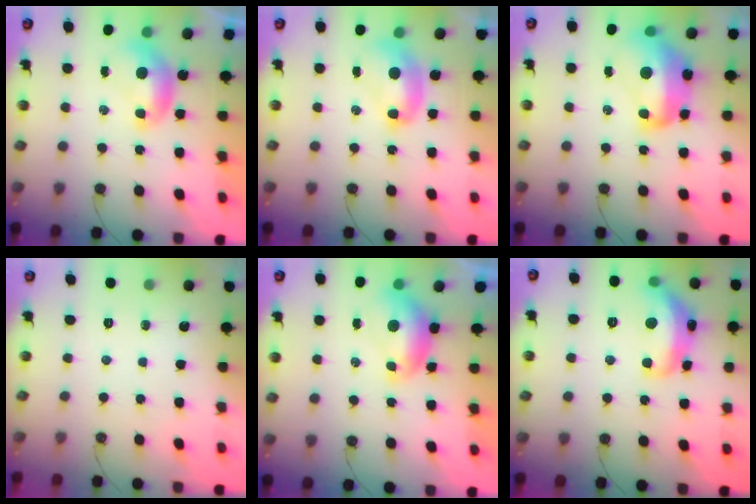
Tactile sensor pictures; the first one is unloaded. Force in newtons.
{"total": 2.9, "press": 2.9, "slide": 0.1}
{"total": 10.2, "press": 10.1, "slide": 1.2}
{"total": 0.0}
{"total": 0.6, "press": 0.6, "slide": 0.2}
{"total": 8.9, "press": 8.9, "slide": 0.6}